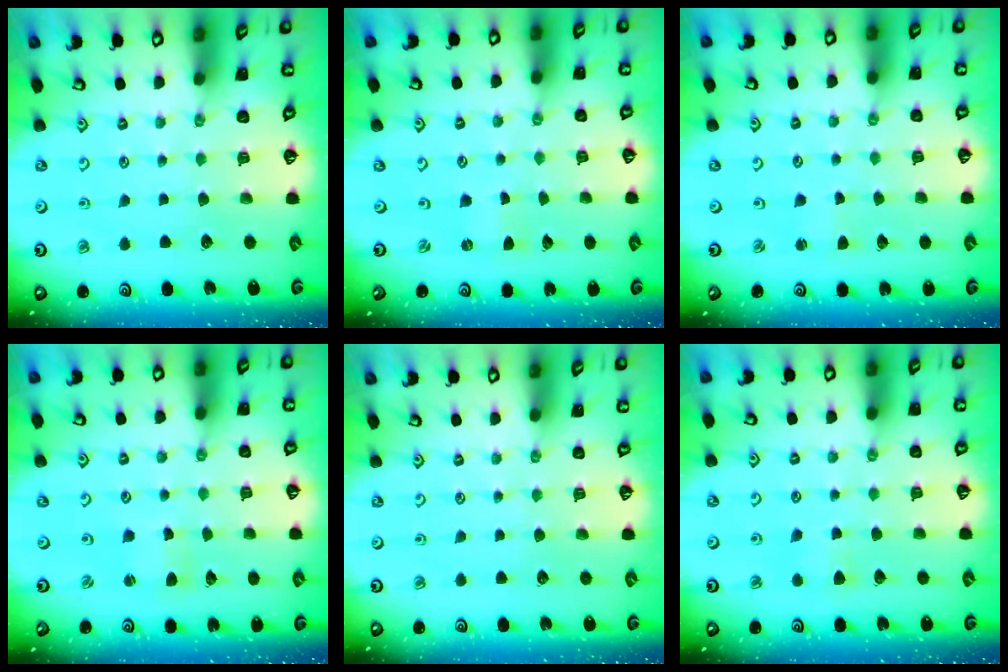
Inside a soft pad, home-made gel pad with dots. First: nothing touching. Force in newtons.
{"total": 0.0}
{"total": 1.6, "press": 1.6, "slide": 0.3}
{"total": 2.2, "press": 2.2, "slide": 0.3}
{"total": 0.0}
{"total": 3.7, "press": 3.6, "slide": 0.4}